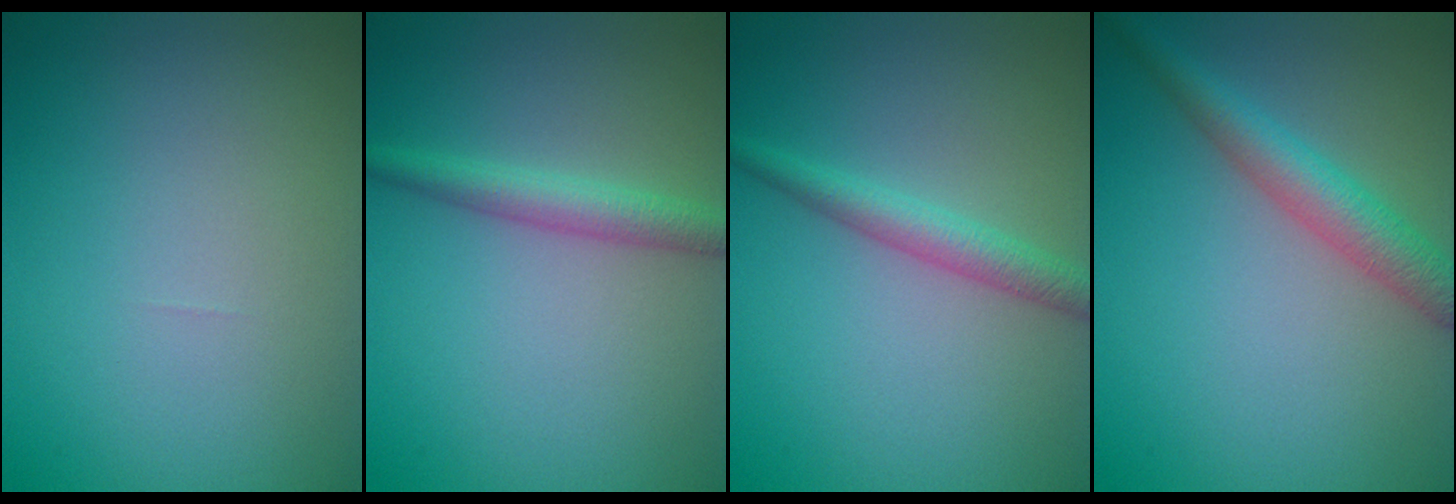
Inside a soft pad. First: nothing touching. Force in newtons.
{"total": 2.7, "press": 2.7, "slide": 0.1}
{"total": 2.6, "press": 2.6, "slide": 0.2}
{"total": 3.9, "press": 3.9, "slide": 0.1}